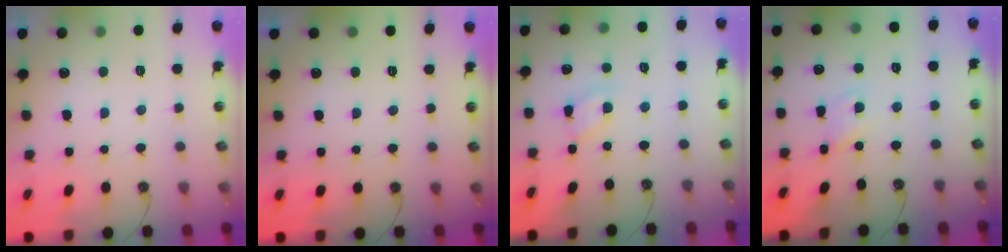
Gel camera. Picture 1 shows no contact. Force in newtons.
{"total": 0.0}
{"total": 4.2, "press": 4.2, "slide": 0.5}
{"total": 1.4, "press": 1.4, "slide": 0.2}